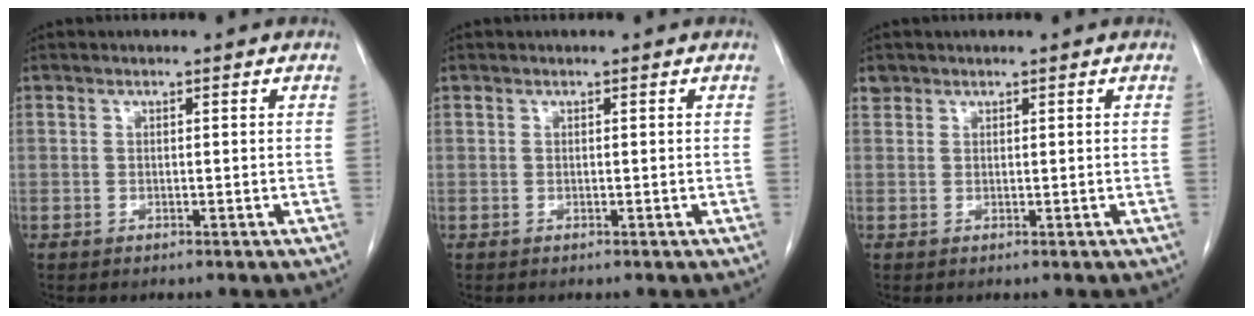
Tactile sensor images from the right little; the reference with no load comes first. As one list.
[{"total": 0.0}, {"total": 1.0, "force": [0.8, 0.7, -0.1], "torque": [0.008, 0.004, 0.012]}]